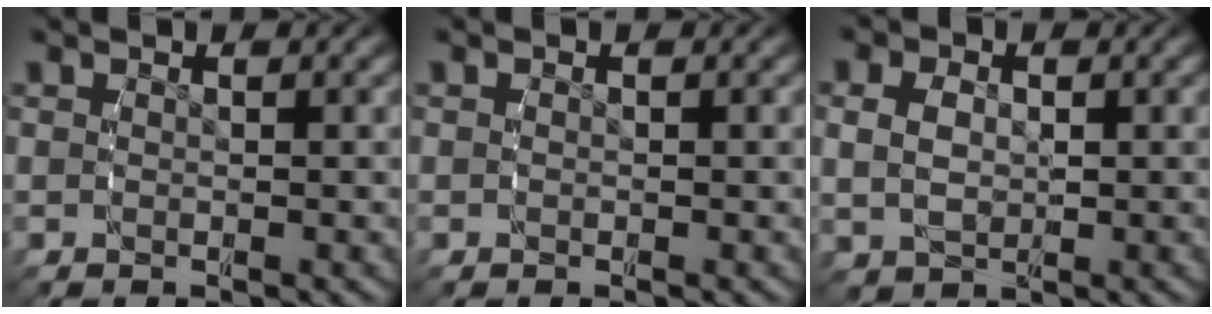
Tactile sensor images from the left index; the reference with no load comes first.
{"total": 0.0}
{"total": 3.4, "force": [0.4, 2.7, 2.1], "torque": [-0.052, -0.016, 0.020]}